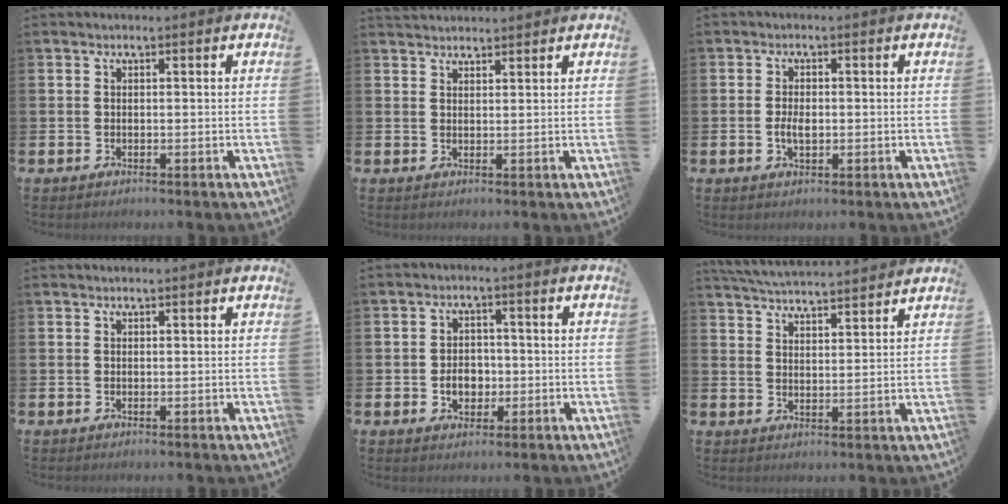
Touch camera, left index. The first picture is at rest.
{"total": 2.2, "force": [2.1, 0.5, 0.0], "torque": [0.006, -0.010, 0.037]}
{"total": 2.5, "force": [-0.2, 1.3, 2.0], "torque": [-0.028, -0.001, -0.007]}
{"total": 0.0}
{"total": 3.7, "force": [-0.8, 2.9, 2.2], "torque": [-0.029, -0.002, -0.021]}
{"total": 5.0, "force": [5.0, 0.1, 0.4], "torque": [-0.026, -0.029, 0.089]}